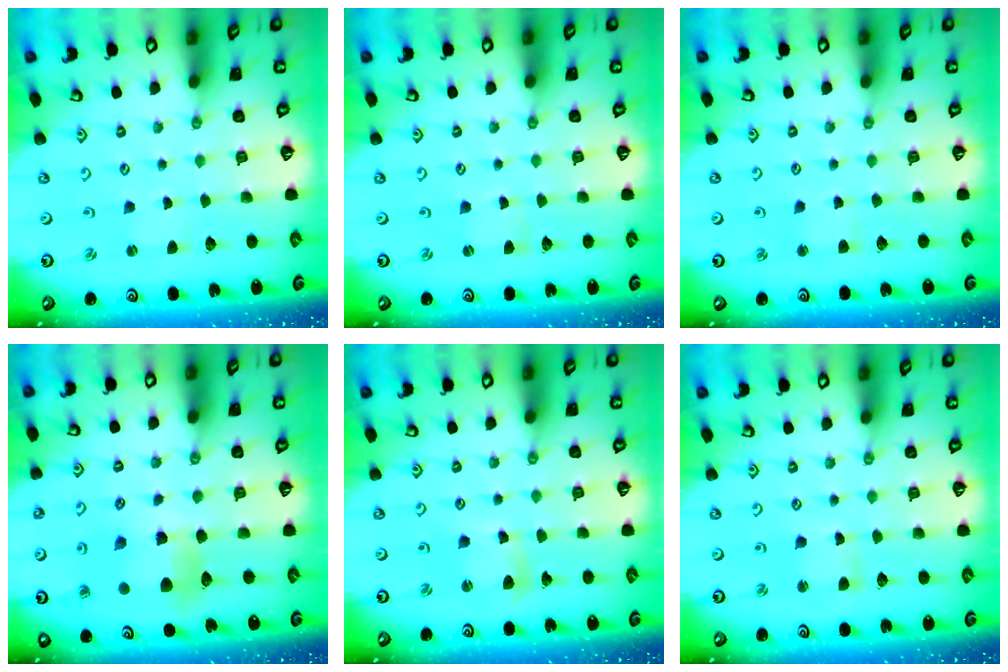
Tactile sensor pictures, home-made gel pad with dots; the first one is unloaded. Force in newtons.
{"total": 0.7, "press": 0.7, "slide": 0.1}
{"total": 3.4, "press": 3.4, "slide": 0.3}
{"total": 8.8, "press": 8.7, "slide": 0.6}
{"total": 5.4, "press": 5.4, "slide": 1.0}
{"total": 2.4, "press": 2.4, "slide": 0.3}